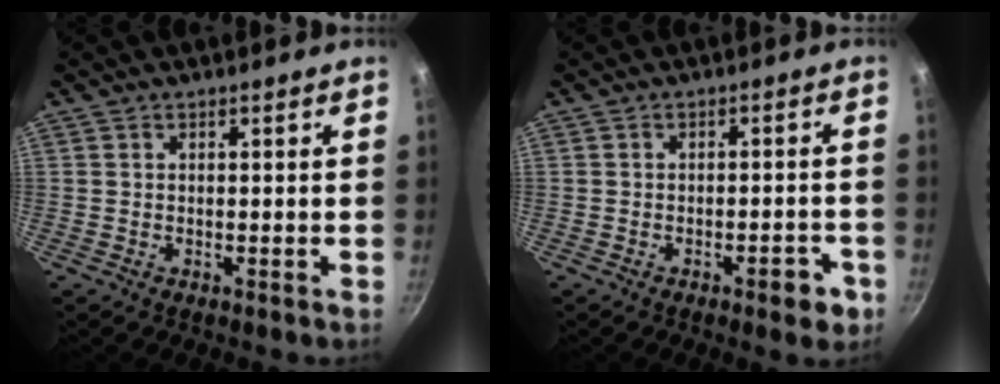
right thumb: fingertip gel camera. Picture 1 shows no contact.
{"total": 4.8, "force": [-2.5, 1.9, 3.7], "torque": [-0.033, 0.021, -0.026]}